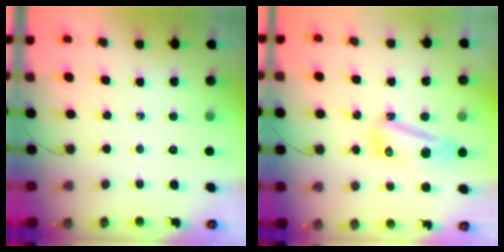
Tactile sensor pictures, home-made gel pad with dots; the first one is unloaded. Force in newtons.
{"total": 19.4, "press": 12.1, "slide": 15.2}